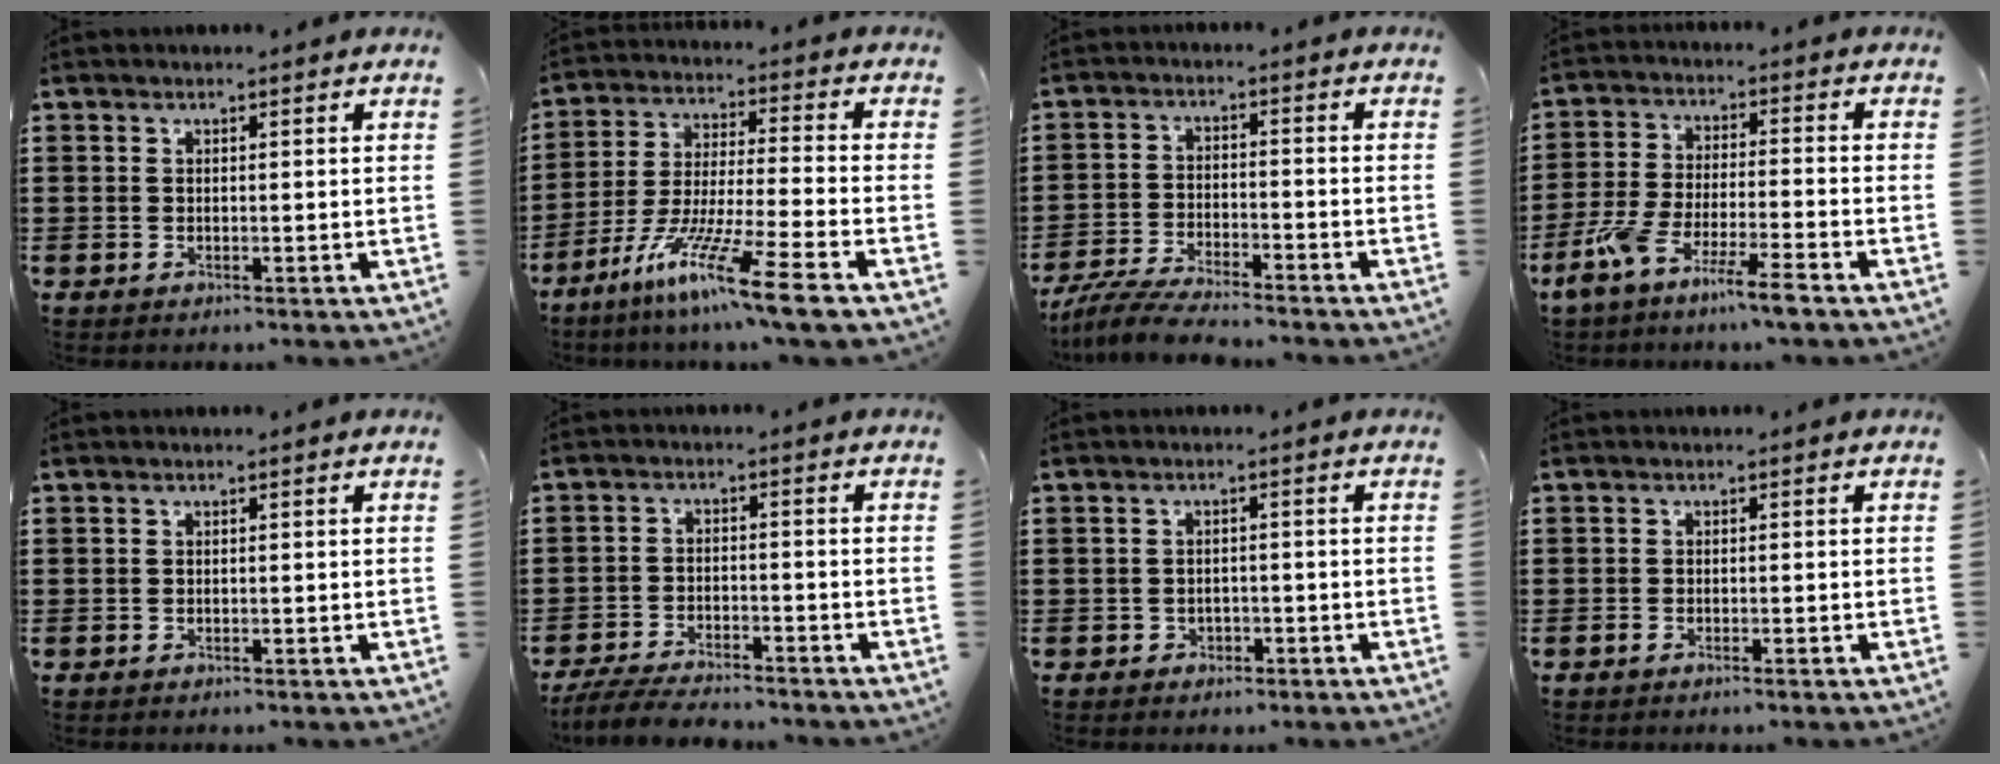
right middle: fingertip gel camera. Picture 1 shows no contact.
{"total": 12.2, "force": [-8.7, -0.2, 8.6], "torque": [-0.172, -0.001, -0.170]}
{"total": 5.7, "force": [-5.3, 0.3, 1.9], "torque": [-0.052, -0.009, -0.106]}
{"total": 7.8, "force": [-6.2, -0.1, 4.7], "torque": [-0.108, -0.015, -0.122]}
{"total": 0.0}
{"total": 5.1, "force": [-4.8, 0.5, 1.6], "torque": [-0.039, -0.005, -0.096]}
{"total": 1.2, "force": [-0.9, 0.7, 0.1], "torque": [-0.010, -0.001, -0.021]}
{"total": 0.7, "force": [-0.6, 0.1, 0.4], "torque": [-0.009, -0.003, -0.012]}